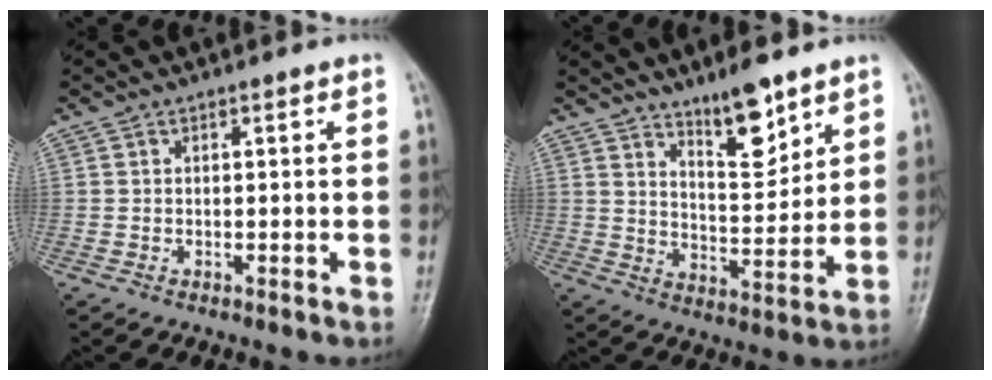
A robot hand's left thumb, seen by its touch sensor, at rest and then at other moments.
{"total": 9.4, "force": [6.7, 2.9, 6.0], "torque": [-0.078, -0.058, 0.116]}